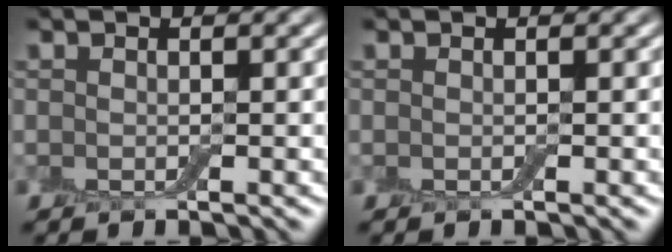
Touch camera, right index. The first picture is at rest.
{"total": 0.0}